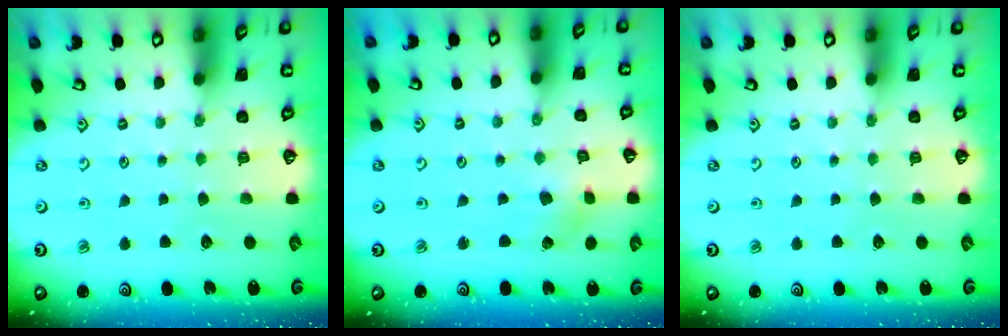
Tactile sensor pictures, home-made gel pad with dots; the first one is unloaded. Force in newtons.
{"total": 2.6, "press": 2.6, "slide": 0.5}
{"total": 0.0}